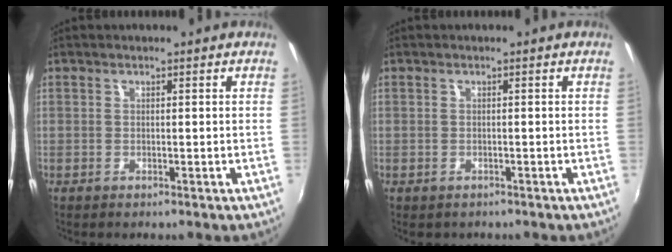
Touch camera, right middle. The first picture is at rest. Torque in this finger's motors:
{"motor_torque": [0.28, -0.17, -0.02, 0.01]}